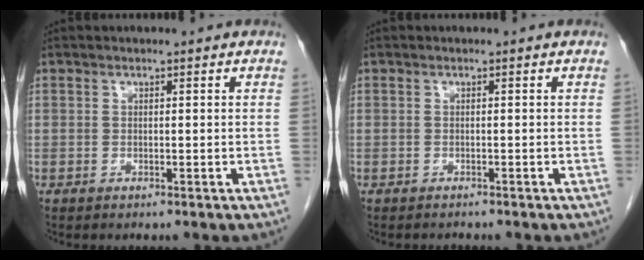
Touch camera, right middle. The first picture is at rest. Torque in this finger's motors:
{"motor_torque": [0.06, 0.02, -0.06, -0.02]}